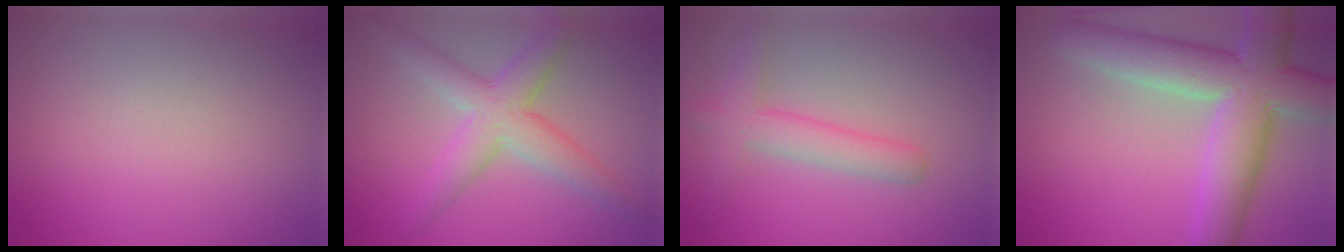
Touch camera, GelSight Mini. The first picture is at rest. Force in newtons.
{"total": 5.3, "press": 5.3, "slide": 0.1}
{"total": 3.5, "press": 3.5, "slide": 0.2}
{"total": 10.2, "press": 10.2, "slide": 0.9}